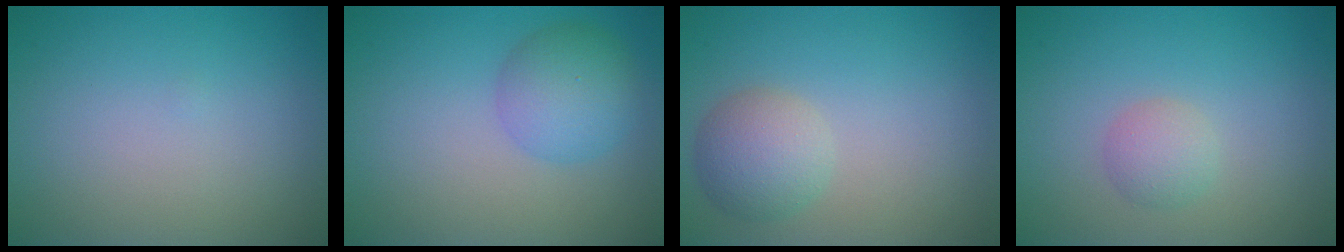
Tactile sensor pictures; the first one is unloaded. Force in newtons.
{"total": 4.0, "press": 4.0, "slide": 0.2}
{"total": 3.4, "press": 3.4, "slide": 0.1}
{"total": 1.8, "press": 1.8, "slide": 0.1}